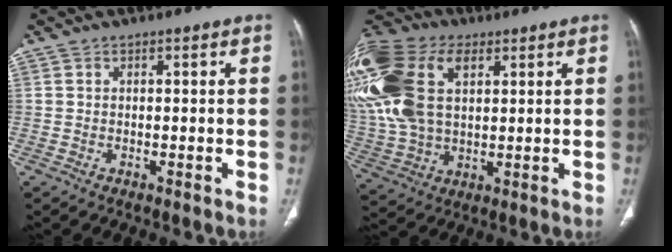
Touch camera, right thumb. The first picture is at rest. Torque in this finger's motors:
{"motor_torque": [1.90, 2.01, 1.98, 0.79, 0.33]}